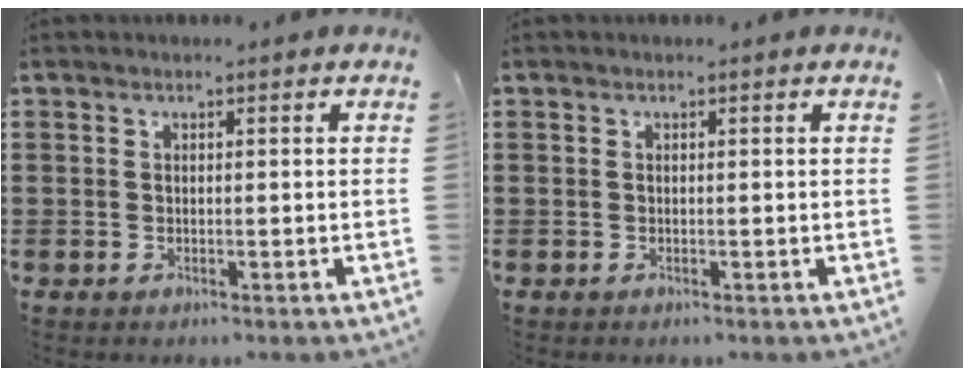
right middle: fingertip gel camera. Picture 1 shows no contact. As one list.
[{"total": 0.0}]